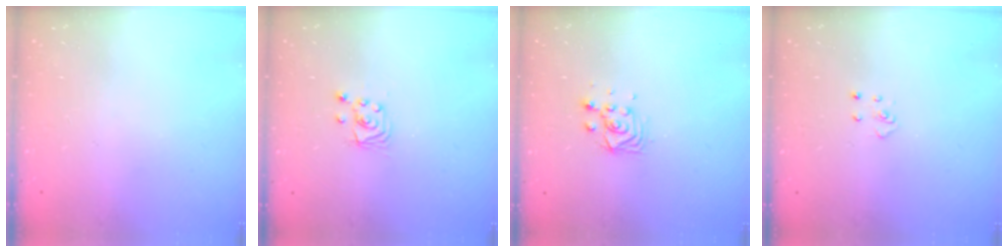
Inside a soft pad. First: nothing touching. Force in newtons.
{"total": 2.4, "press": 2.4, "slide": 0.2}
{"total": 5.0, "press": 5.0, "slide": 0.3}
{"total": 3.2, "press": 3.2, "slide": 0.3}